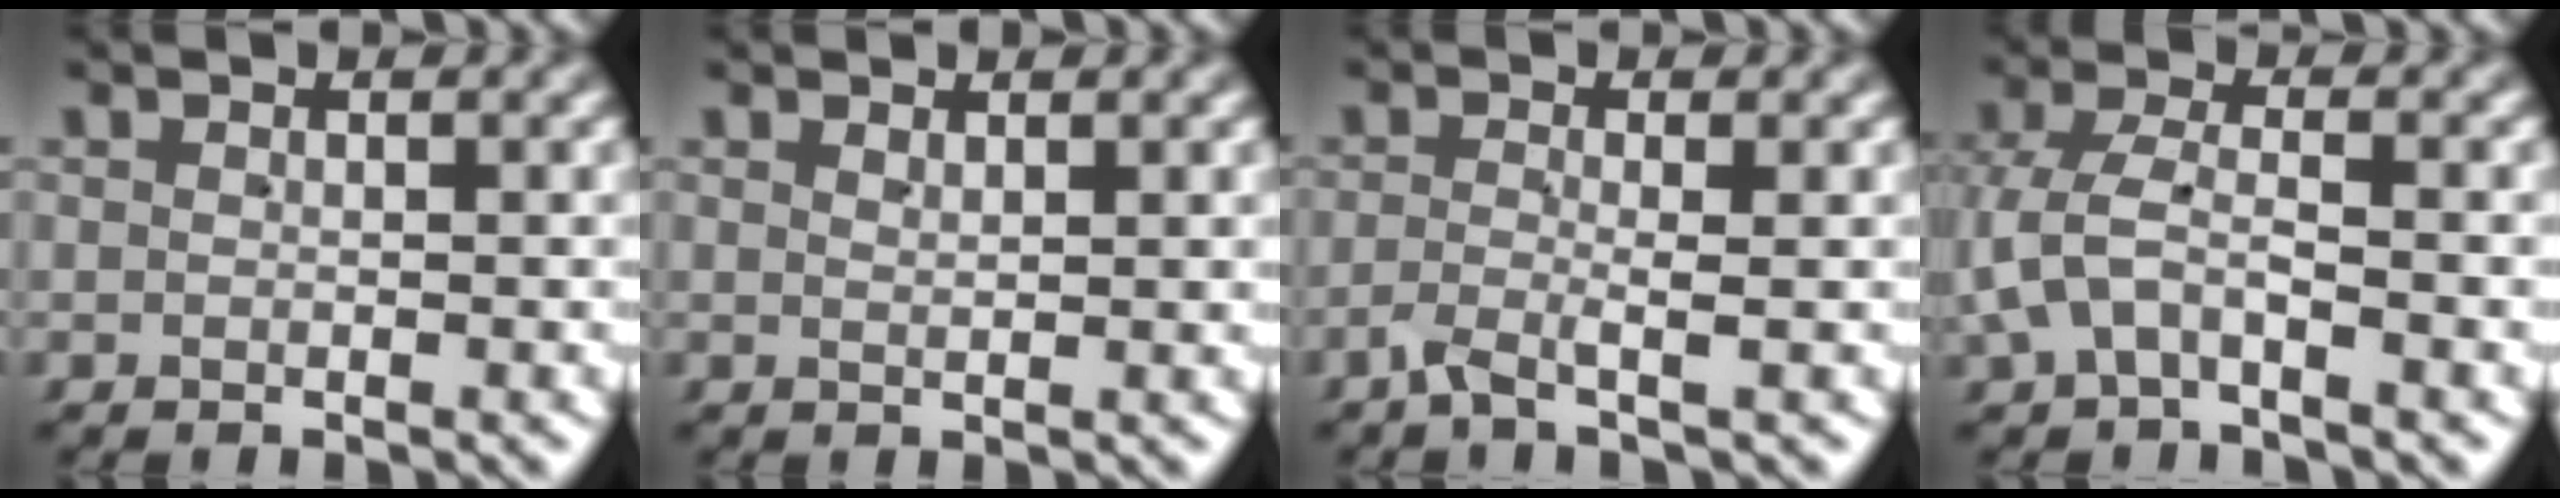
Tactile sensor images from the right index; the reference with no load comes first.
{"total": 0.9, "force": [0.8, -0.3, 0.3], "torque": [-0.002, 0.000, 0.016]}
{"total": 1.8, "force": [-1.3, -0.3, 1.3], "torque": [-0.034, -0.003, -0.026]}
{"total": 4.2, "force": [-0.9, 2.9, 2.8], "torque": [-0.079, -0.014, -0.013]}